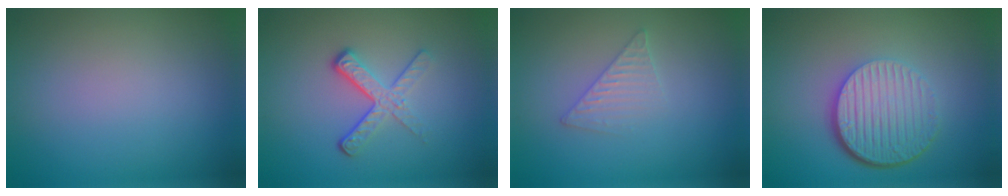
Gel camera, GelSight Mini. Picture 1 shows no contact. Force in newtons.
{"total": 3.7, "press": 2.3, "slide": 2.9}
{"total": 2.0, "press": 2.0, "slide": 0.2}
{"total": 6.8, "press": 4.5, "slide": 5.1}